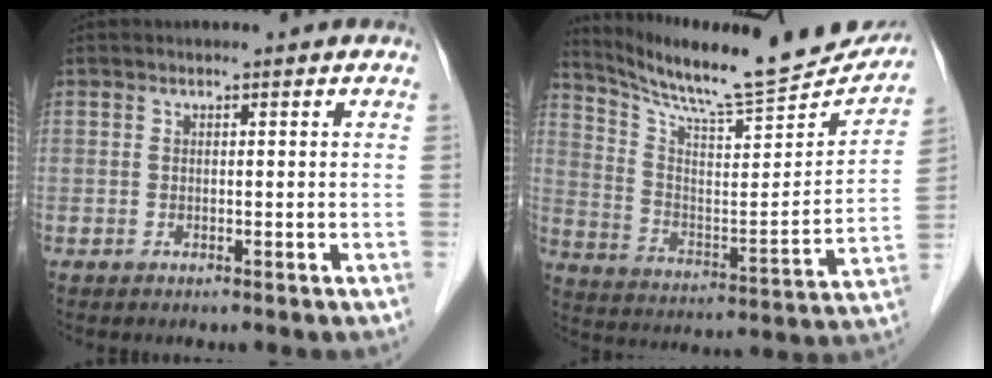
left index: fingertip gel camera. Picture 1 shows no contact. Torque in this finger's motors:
{"motor_torque": [0.01, -0.16, 0.05, 0.06]}